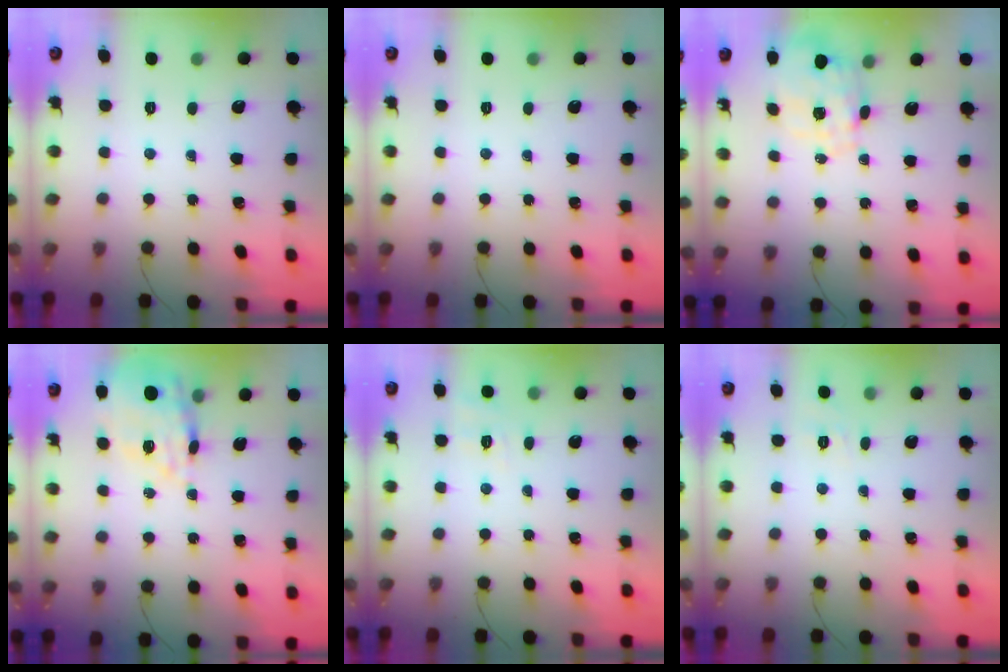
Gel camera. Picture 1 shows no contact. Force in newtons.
{"total": 0.0}
{"total": 1.9, "press": 1.5, "slide": 1.1}
{"total": 19.9, "press": 19.5, "slide": 4.1}
{"total": 5.7, "press": 5.1, "slide": 2.5}
{"total": 2.2, "press": 1.6, "slide": 1.6}